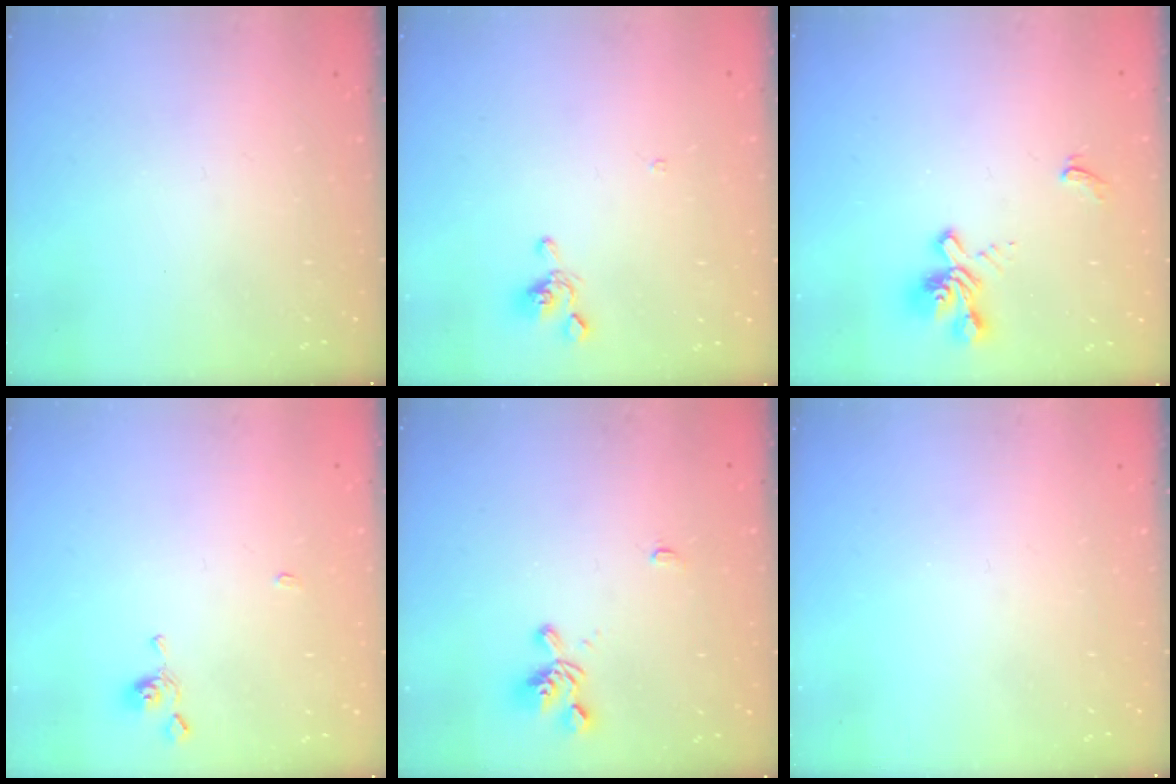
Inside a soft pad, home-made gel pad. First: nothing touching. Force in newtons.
{"total": 0.8, "press": 0.5, "slide": 0.7}
{"total": 2.4, "press": 2.1, "slide": 1.3}
{"total": 1.3, "press": 1.2, "slide": 0.4}
{"total": 2.0, "press": 1.8, "slide": 0.9}
{"total": 0.0}